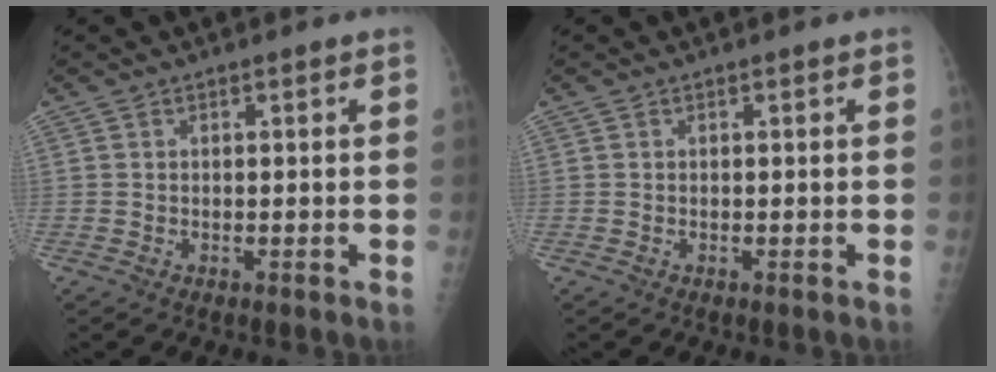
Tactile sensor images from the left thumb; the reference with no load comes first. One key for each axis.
{"total": 0.0}